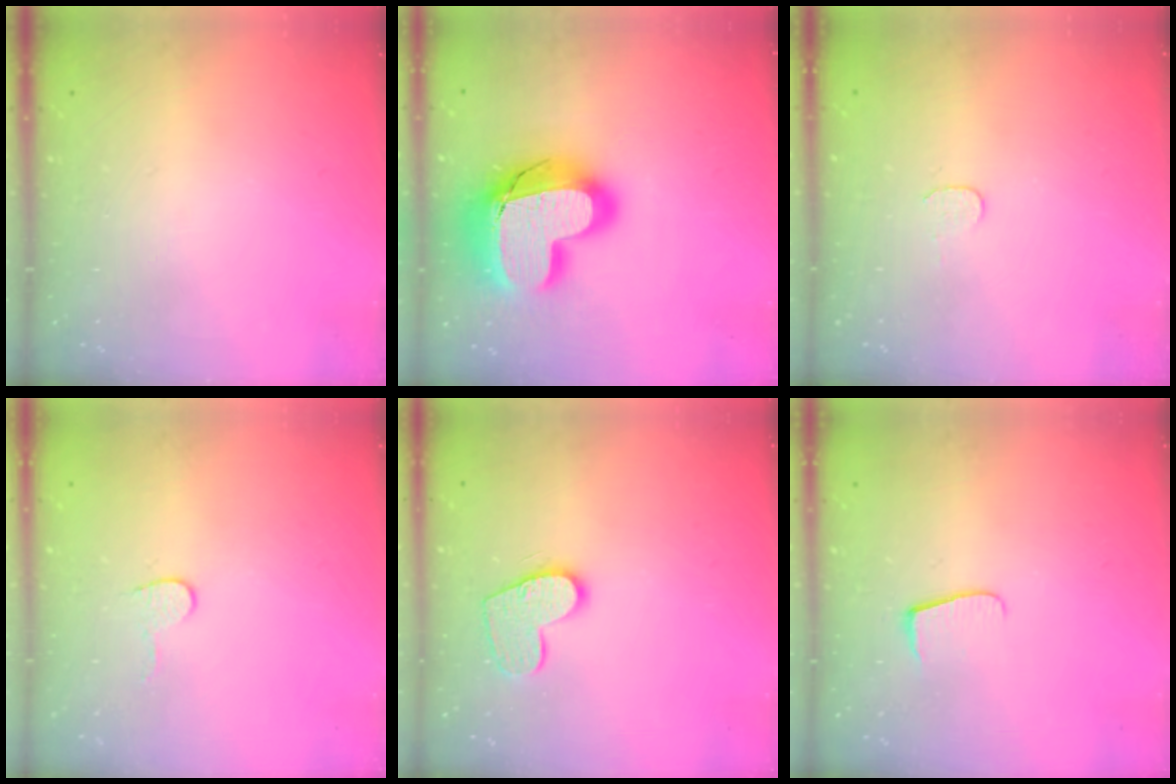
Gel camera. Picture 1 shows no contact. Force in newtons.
{"total": 23.0, "press": 22.9, "slide": 1.6}
{"total": 3.7, "press": 3.7, "slide": 0.3}
{"total": 4.0, "press": 4.0, "slide": 0.3}
{"total": 11.4, "press": 11.3, "slide": 0.6}
{"total": 5.2, "press": 5.2, "slide": 0.7}